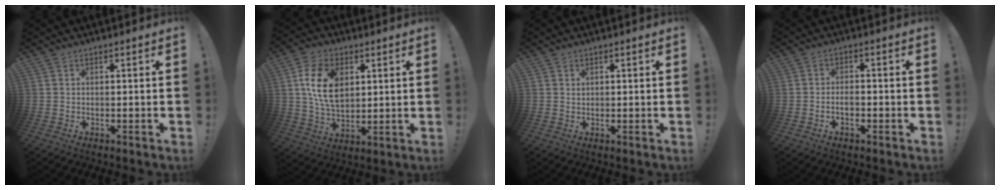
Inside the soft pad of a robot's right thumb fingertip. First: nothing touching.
{"total": 14.5, "force": [4.0, 9.7, 10.0], "torque": [-0.181, 0.001, 0.074]}
{"total": 0.8, "force": [0.5, 0.6, 0.1], "torque": [-0.002, 0.000, 0.009]}
{"total": 2.8, "force": [-1.3, 1.7, 1.8], "torque": [-0.029, 0.006, -0.023]}